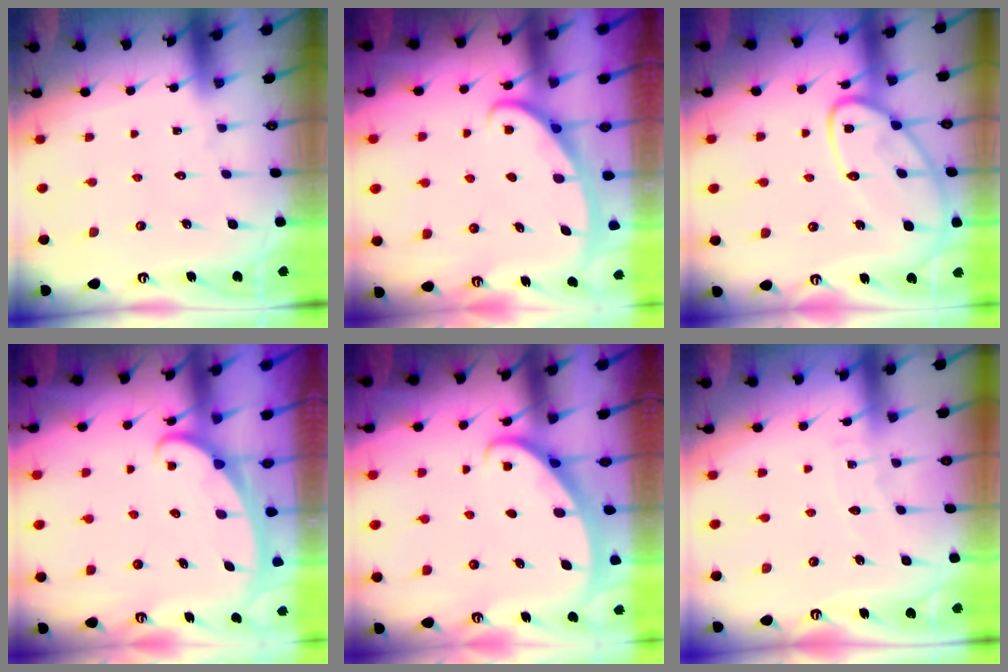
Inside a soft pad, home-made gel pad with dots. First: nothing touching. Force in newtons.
{"total": 2.8, "press": 2.8, "slide": 0.4}
{"total": 14.8, "press": 14.7, "slide": 1.3}
{"total": 2.6, "press": 2.6, "slide": 0.3}
{"total": 2.3, "press": 2.3, "slide": 0.2}
{"total": 3.7, "press": 3.7, "slide": 0.3}